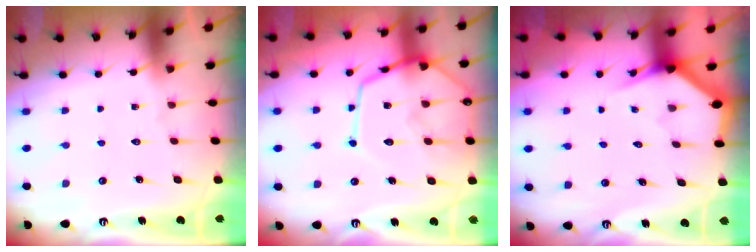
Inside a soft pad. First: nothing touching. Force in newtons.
{"total": 14.8, "press": 14.7, "slide": 1.4}
{"total": 2.9, "press": 2.9, "slide": 0.1}